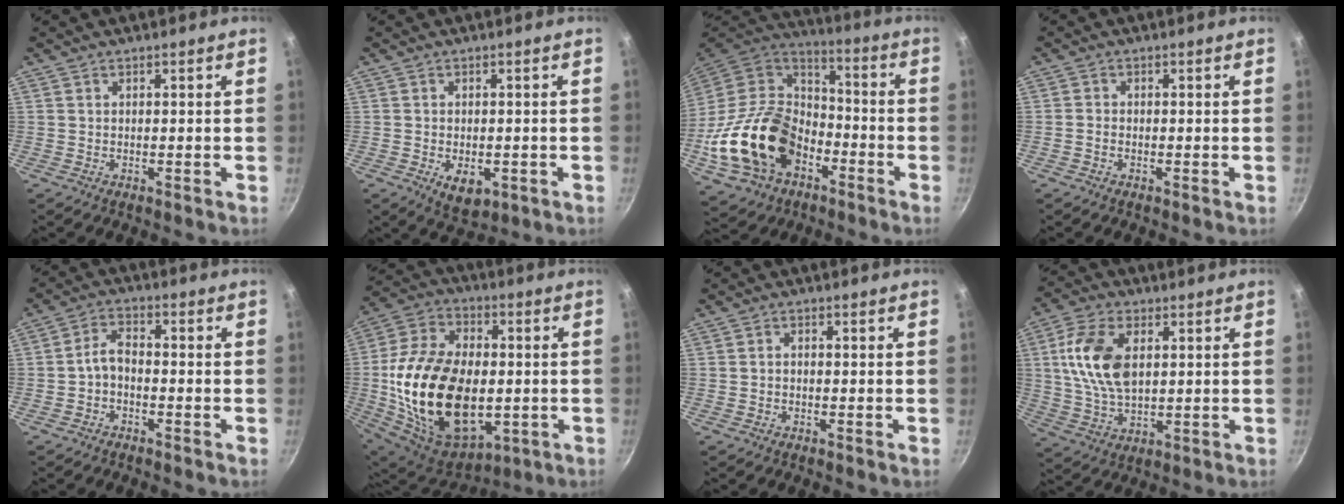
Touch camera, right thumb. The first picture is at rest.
{"total": 5.5, "force": [-1.6, 3.4, 4.1], "torque": [-0.046, -0.004, -0.013]}
{"total": 23.8, "force": [-8.2, 16.6, 14.9], "torque": [-0.260, 0.048, -0.145]}
{"total": 1.0, "force": [-0.6, 0.7, 0.4], "torque": [-0.007, 0.007, -0.014]}
{"total": 4.0, "force": [-1.6, 2.3, 2.8], "torque": [-0.052, 0.030, -0.035]}
{"total": 28.4, "force": [-2.4, 17.7, 22.1], "torque": [-0.399, 0.009, -0.028]}
{"total": 1.0, "force": [-0.5, 0.6, 0.5], "torque": [-0.012, 0.008, -0.009]}
{"total": 12.9, "force": [2.6, 7.5, 10.1], "torque": [-0.184, -0.001, 0.048]}